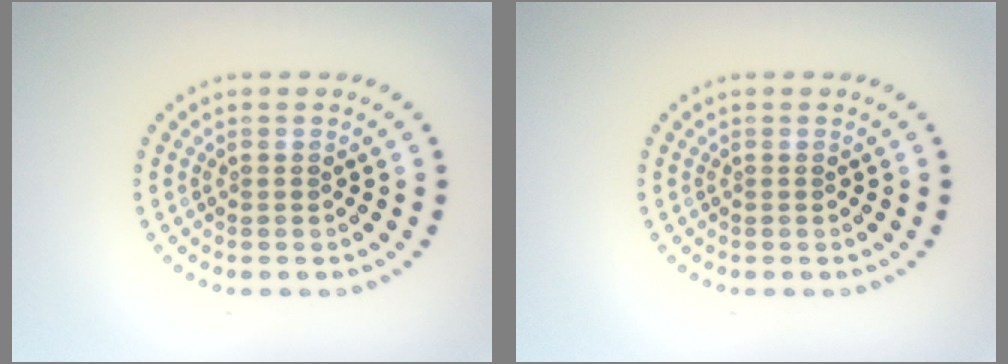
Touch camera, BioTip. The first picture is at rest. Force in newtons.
{"total": 0.0}